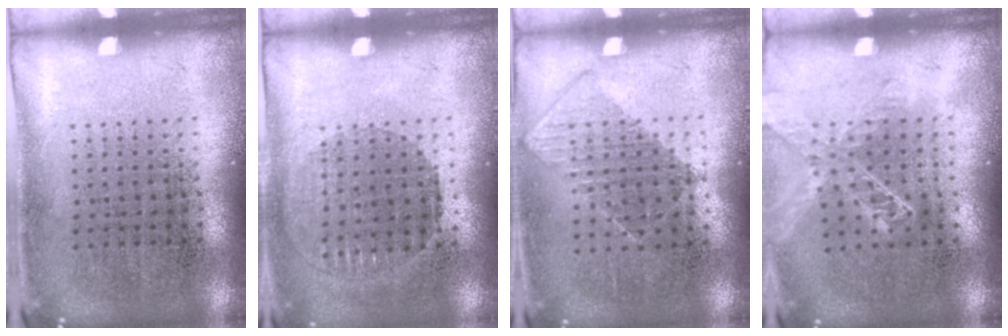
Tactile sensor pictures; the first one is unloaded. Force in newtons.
{"total": 0.9, "press": 0.9, "slide": 0.3}
{"total": 0.8, "press": 0.7, "slide": 0.4}
{"total": 1.3, "press": 1.3, "slide": 0.2}